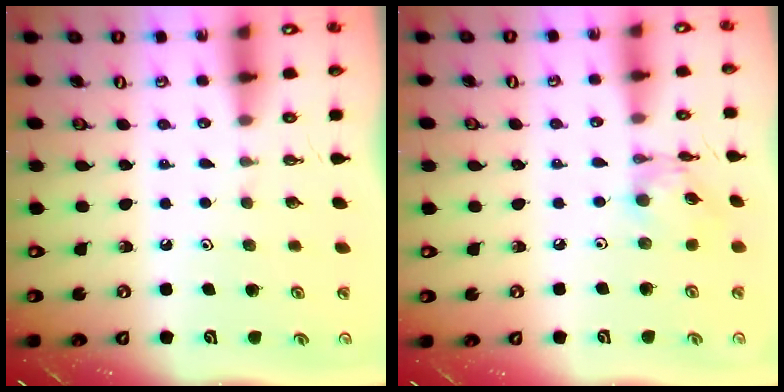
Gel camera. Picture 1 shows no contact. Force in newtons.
{"total": 5.4, "press": 5.4, "slide": 0.2}